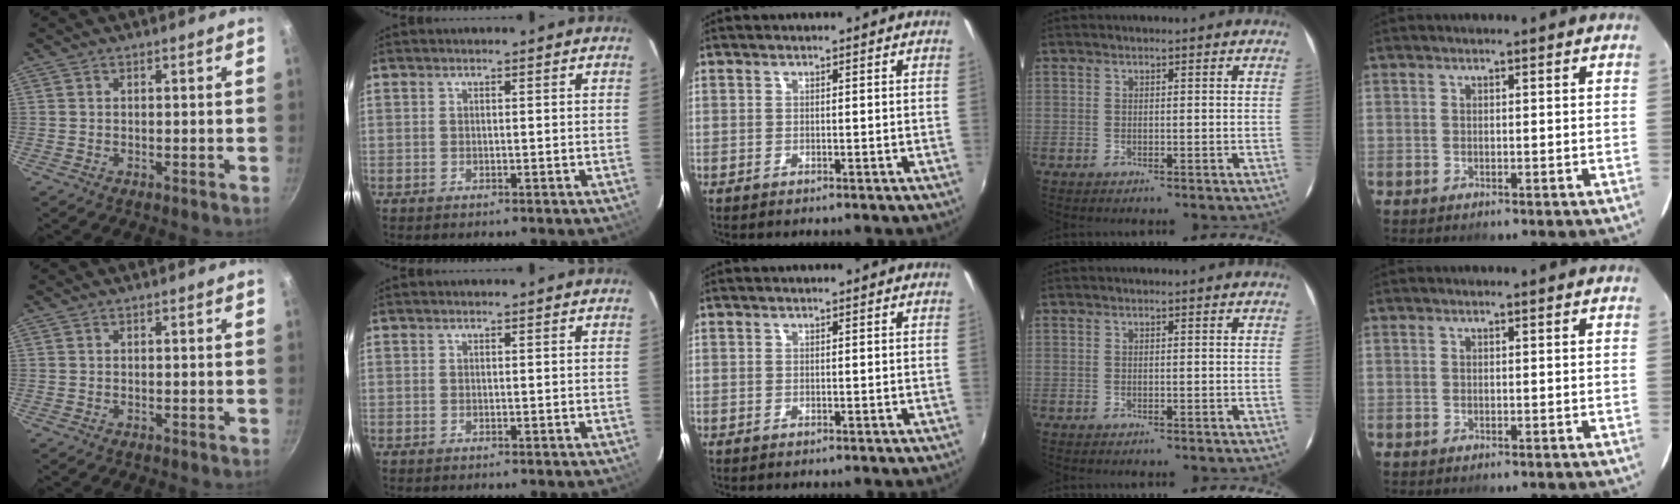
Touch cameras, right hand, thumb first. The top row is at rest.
{}